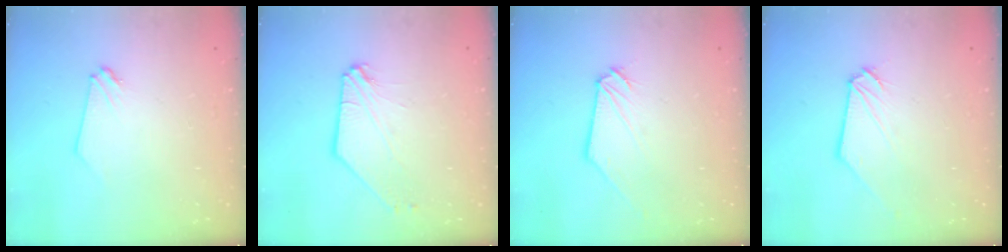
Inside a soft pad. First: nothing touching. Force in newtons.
{"total": 4.9, "press": 4.8, "slide": 0.9}
{"total": 0.9, "press": 0.9, "slide": 0.2}
{"total": 0.9, "press": 0.9, "slide": 0.2}